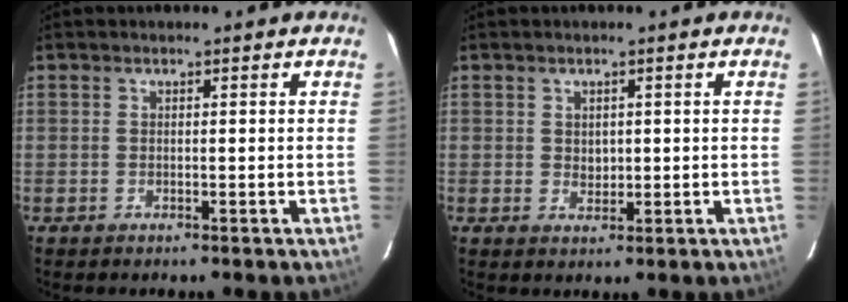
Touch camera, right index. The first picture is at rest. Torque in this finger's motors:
{"motor_torque": [0.00, 0.16, 0.16, 0.00]}